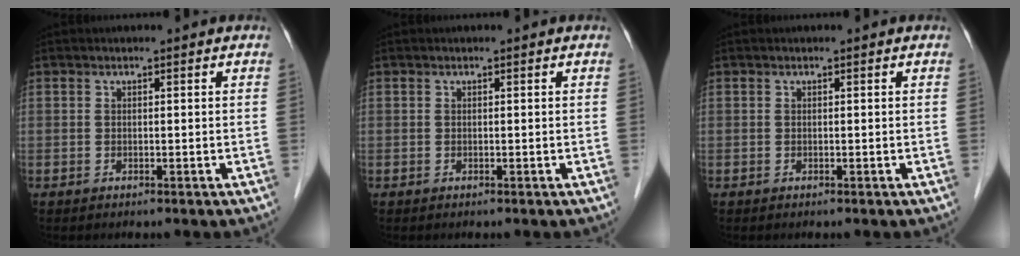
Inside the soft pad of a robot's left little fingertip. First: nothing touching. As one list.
[{"total": 0.0}, {"total": 0.0}]